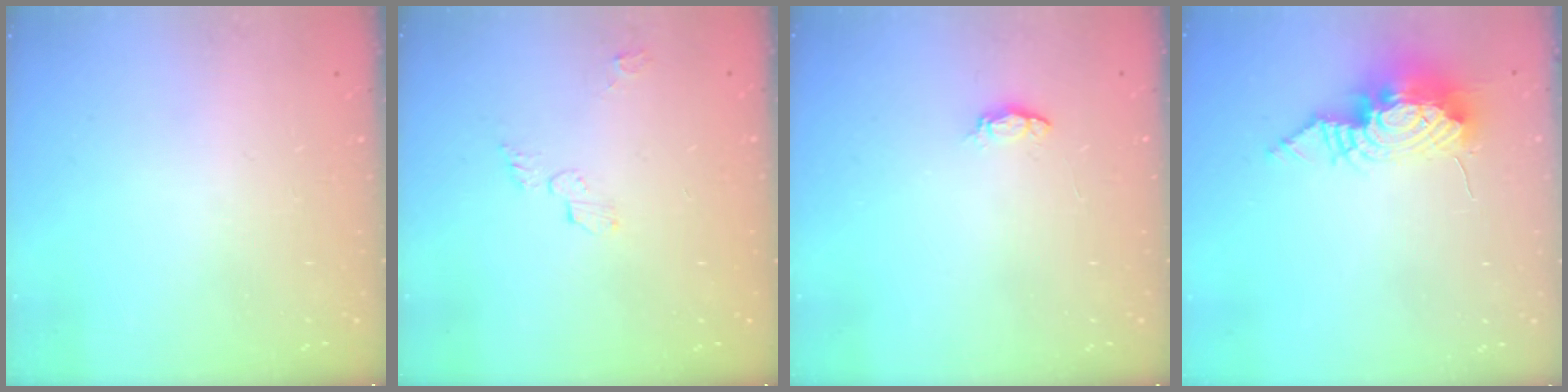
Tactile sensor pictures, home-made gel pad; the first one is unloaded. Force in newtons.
{"total": 3.6, "press": 3.6, "slide": 0.0}
{"total": 2.5, "press": 2.5, "slide": 0.4}
{"total": 11.0, "press": 11.0, "slide": 1.0}